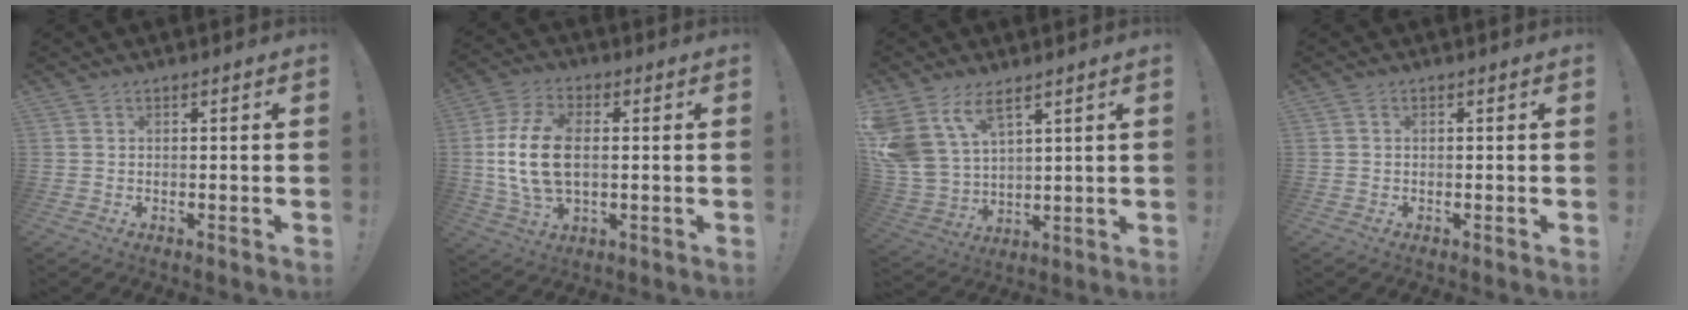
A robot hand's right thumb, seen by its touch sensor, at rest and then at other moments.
{"total": 14.7, "force": [0.6, 8.6, 11.9], "torque": [-0.237, 0.002, 0.014]}
{"total": 12.7, "force": [7.8, 6.8, 7.2], "torque": [-0.168, -0.047, 0.153]}
{"total": 0.5, "force": [0.0, 0.5, 0.3], "torque": [-0.010, 0.004, 0.000]}